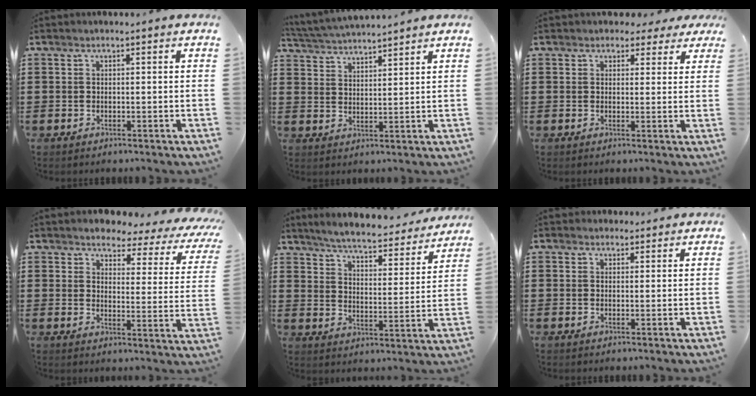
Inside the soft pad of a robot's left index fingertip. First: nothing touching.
{"total": 3.7, "force": [3.7, -0.3, 0.2], "torque": [-0.020, -0.019, 0.063]}
{"total": 2.6, "force": [2.1, 1.5, 0.5], "torque": [-0.012, 0.004, 0.036]}
{"total": 3.2, "force": [2.8, 0.9, 1.3], "torque": [-0.038, -0.021, 0.036]}
{"total": 5.2, "force": [4.9, 0.0, 1.7], "torque": [-0.058, -0.037, 0.078]}
{"total": 1.9, "force": [1.6, 0.9, -0.1], "torque": [-0.003, 0.005, 0.032]}